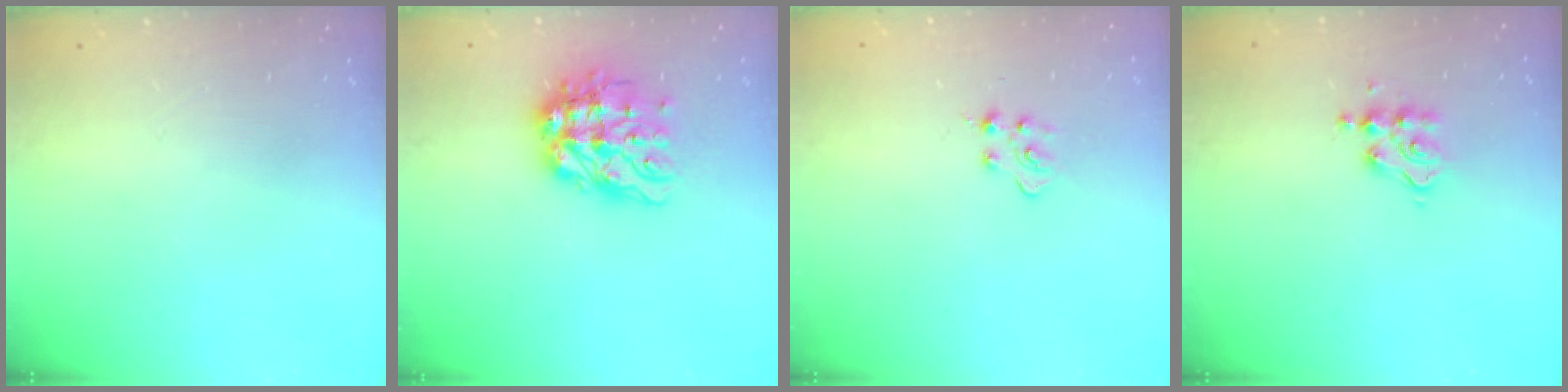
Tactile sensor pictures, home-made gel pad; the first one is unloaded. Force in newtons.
{"total": 12.8, "press": 12.8, "slide": 1.4}
{"total": 2.9, "press": 2.9, "slide": 0.3}
{"total": 4.7, "press": 4.7, "slide": 0.2}